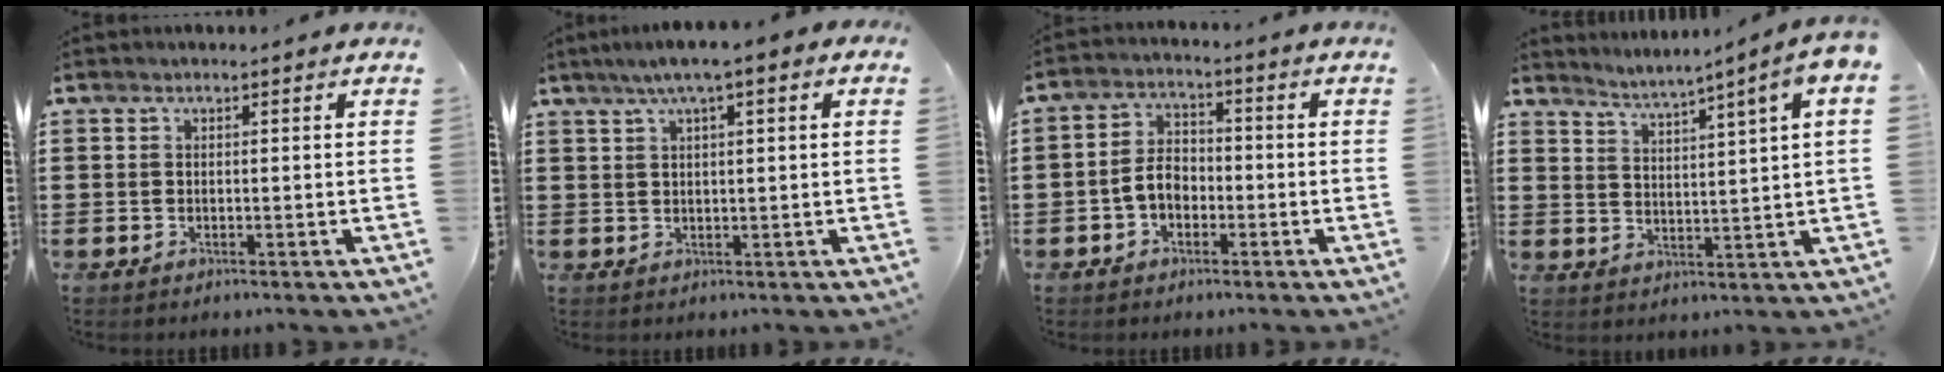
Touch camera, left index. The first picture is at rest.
{"total": 3.5, "force": [1.3, 0.4, 3.2], "torque": [-0.062, 0.003, 0.019]}
{"total": 4.6, "force": [-1.5, 3.1, 3.1], "torque": [-0.073, 0.007, -0.033]}
{"total": 3.7, "force": [2.8, -0.6, 2.4], "torque": [-0.059, -0.021, 0.040]}